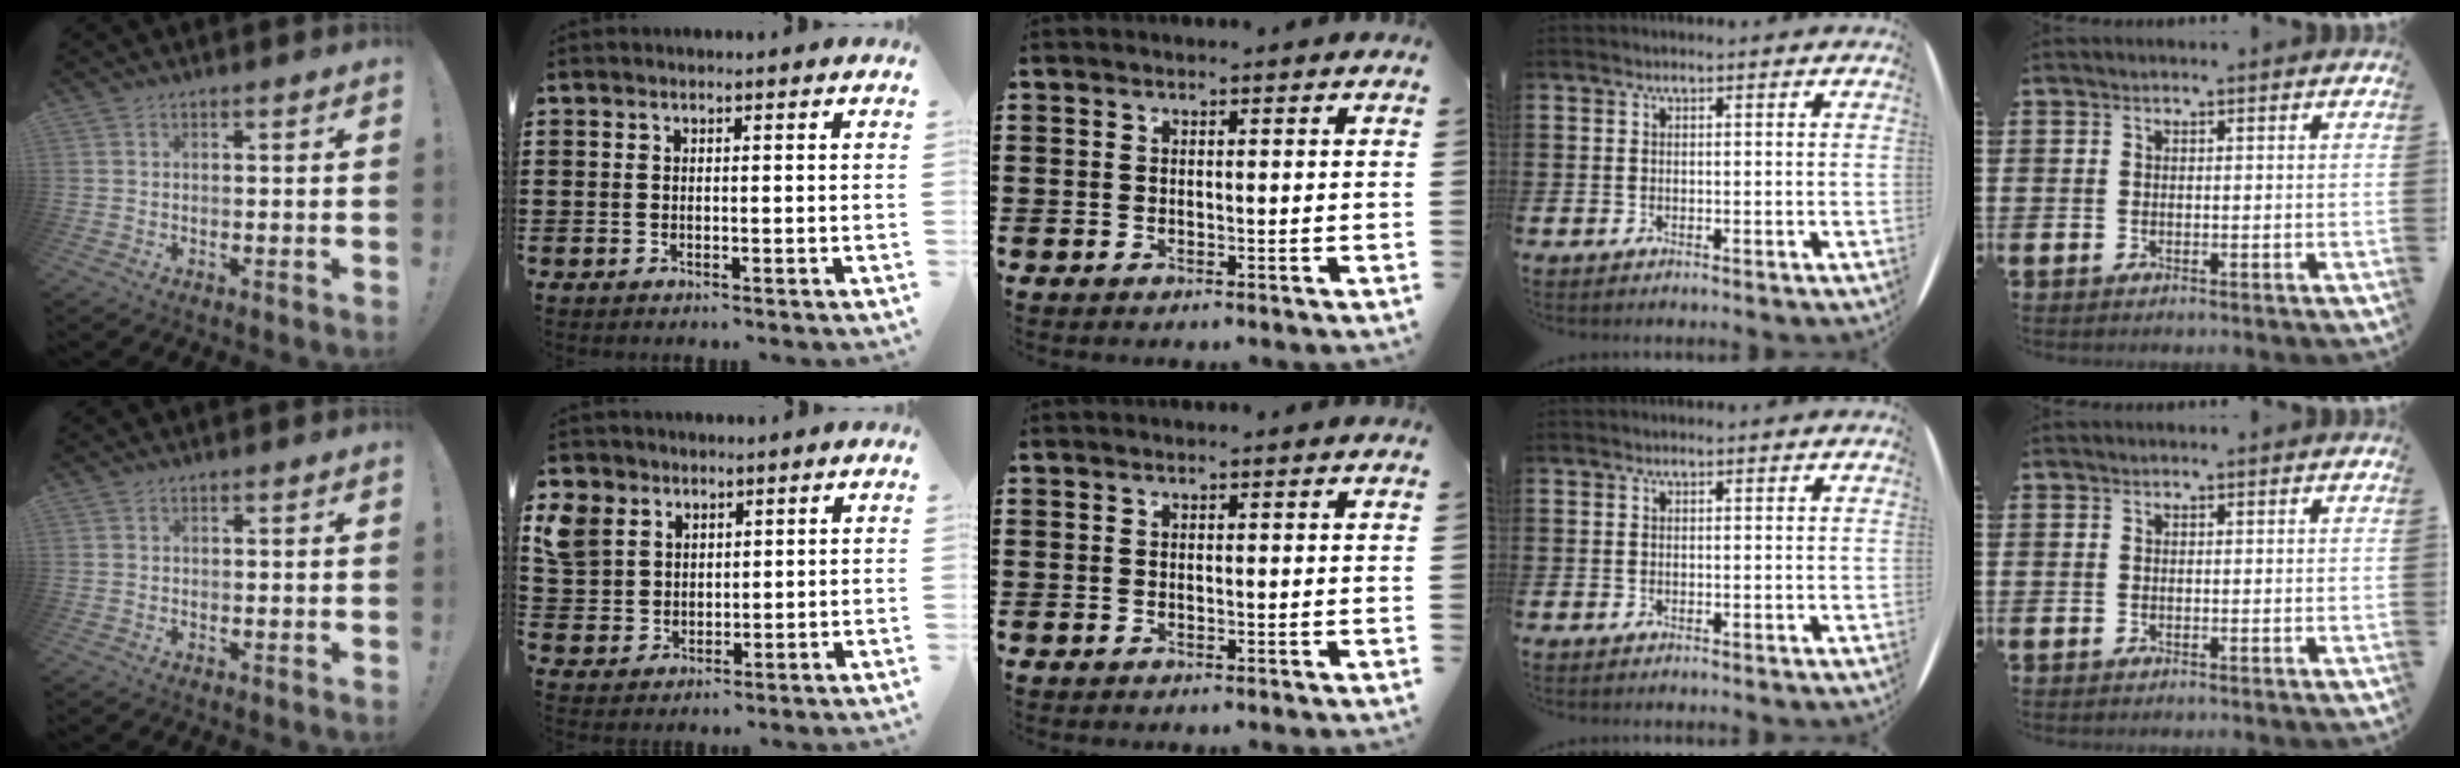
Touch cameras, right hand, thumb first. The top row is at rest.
{"index": {"total": 5.6, "force": [3.1, 4.5, 1.2], "torque": [-0.052, 0.014, 0.060]}}